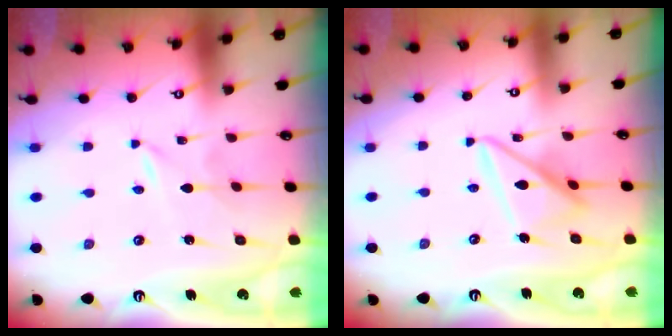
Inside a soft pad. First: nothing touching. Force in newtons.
{"total": 13.8, "press": 13.8, "slide": 1.3}